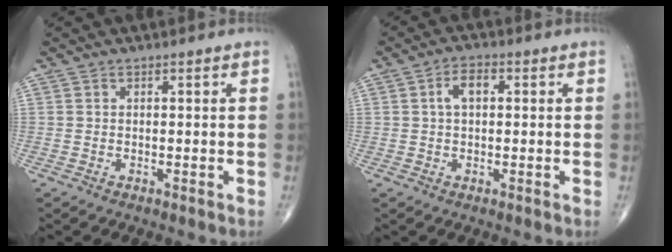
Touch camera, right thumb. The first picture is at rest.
{"total": 4.4, "force": [0.9, 2.4, 3.5], "torque": [-0.063, 0.012, 0.013]}